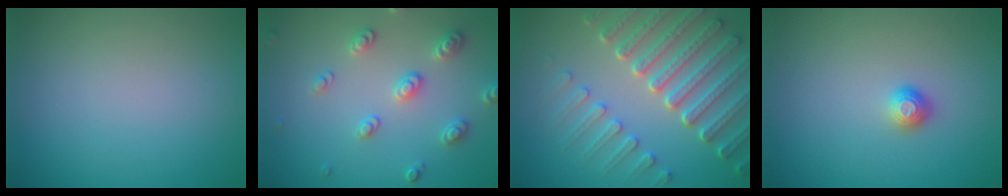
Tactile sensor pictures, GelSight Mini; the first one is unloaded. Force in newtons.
{"total": 3.0, "press": 2.9, "slide": 0.6}
{"total": 7.5, "press": 5.8, "slide": 4.7}
{"total": 1.1, "press": 1.0, "slide": 0.4}